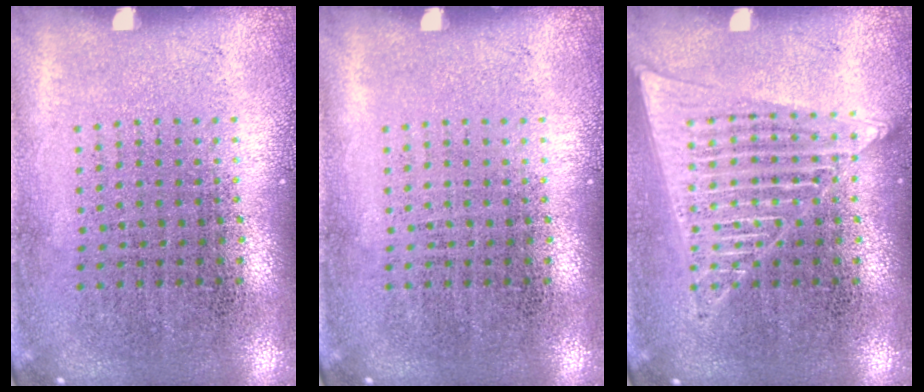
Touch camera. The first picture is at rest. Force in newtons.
{"total": 0.0}
{"total": 2.6, "press": 2.5, "slide": 0.3}